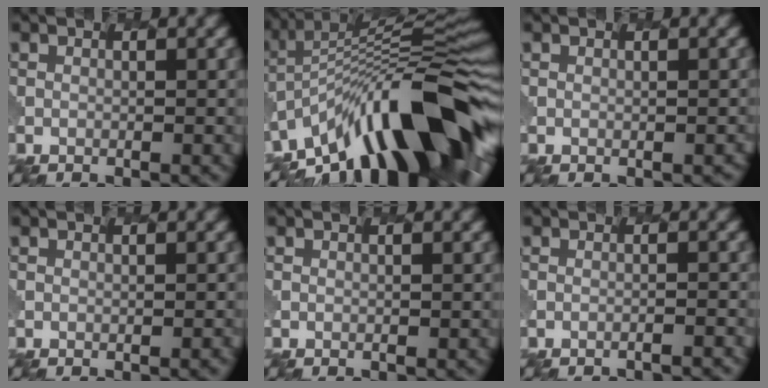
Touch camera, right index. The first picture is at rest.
{"total": 12.9, "force": [-6.4, 4.3, 10.4], "torque": [-0.175, 0.032, -0.124]}
{"total": 1.1, "force": [-0.4, 0.6, 0.8], "torque": [-0.005, -0.005, 0.009]}
{"total": 1.5, "force": [-0.5, 0.6, 1.2], "torque": [-0.008, 0.004, -0.002]}
{"total": 0.0}
{"total": 1.6, "force": [-1.5, 0.0, 0.4], "torque": [-0.008, 0.009, -0.023]}